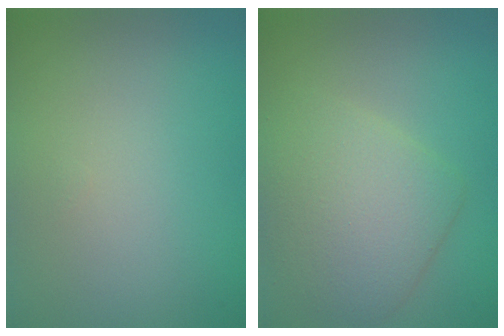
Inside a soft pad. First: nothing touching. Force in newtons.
{"total": 4.9, "press": 4.9, "slide": 0.2}